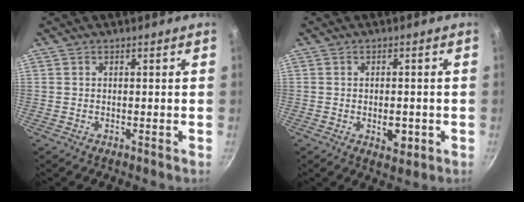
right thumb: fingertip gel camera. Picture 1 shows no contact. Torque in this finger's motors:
{"motor_torque": [-0.38, 0.23, -0.09, 0.05, 0.09]}